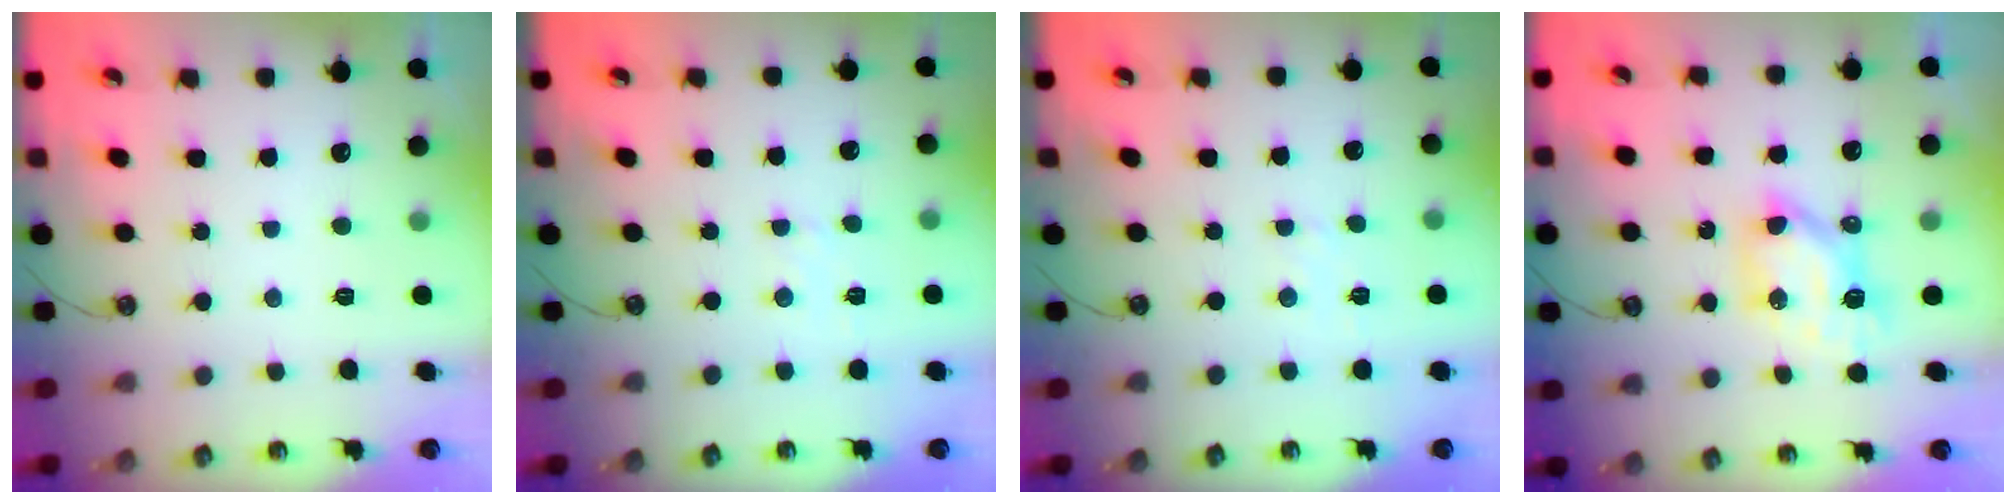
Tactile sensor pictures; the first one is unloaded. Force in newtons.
{"total": 2.2, "press": 2.2, "slide": 0.3}
{"total": 2.2, "press": 2.2, "slide": 0.3}
{"total": 6.4, "press": 6.4, "slide": 0.5}